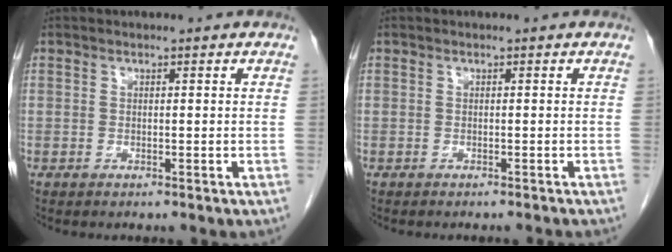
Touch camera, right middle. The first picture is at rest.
{"total": 2.3, "force": [-2.2, -0.2, 0.7], "torque": [-0.012, -0.004, -0.025]}